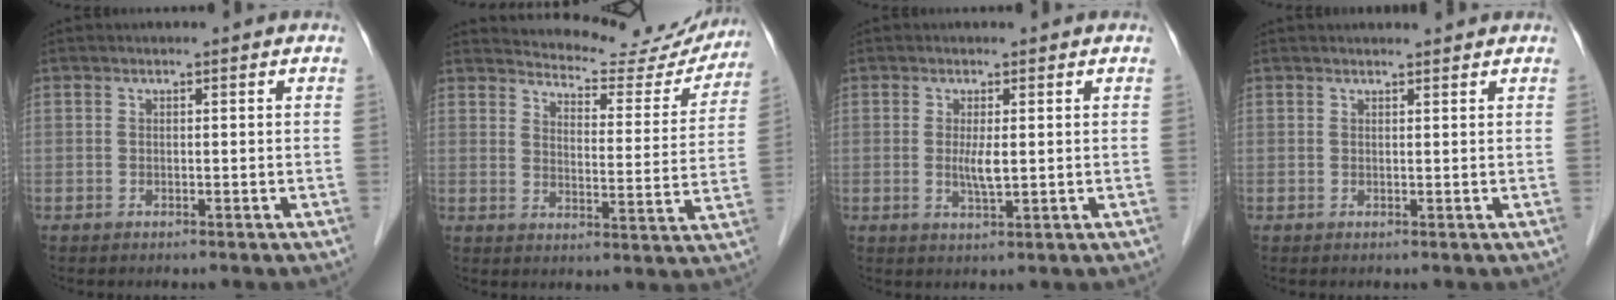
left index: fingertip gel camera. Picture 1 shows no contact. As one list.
[{"total": 16.6, "force": [15.9, 3.6, 3.0], "torque": [-0.024, -0.042, 0.181]}, {"total": 2.7, "force": [0.2, 0.4, 2.7], "torque": [-0.056, -0.006, 0.007]}, {"total": 2.9, "force": [2.8, 0.3, 0.6], "torque": [-0.010, 0.018, 0.036]}]